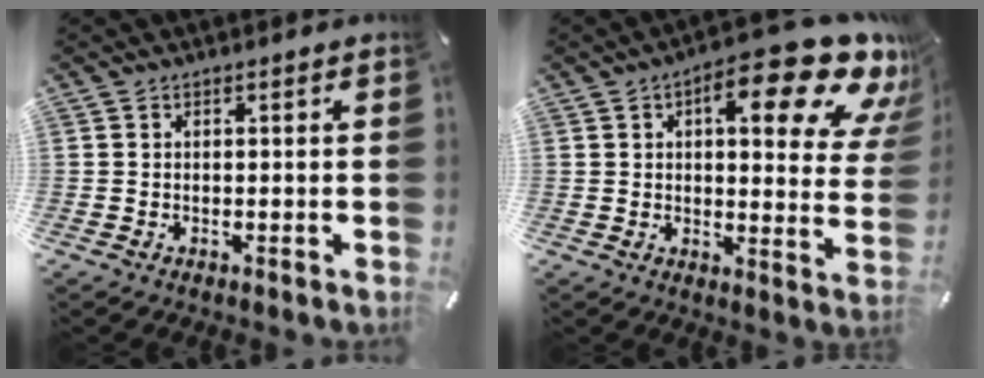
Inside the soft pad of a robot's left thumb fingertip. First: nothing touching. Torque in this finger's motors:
{"motor_torque": [0.83, 0.59, 1.73, -1.04, 0.33]}